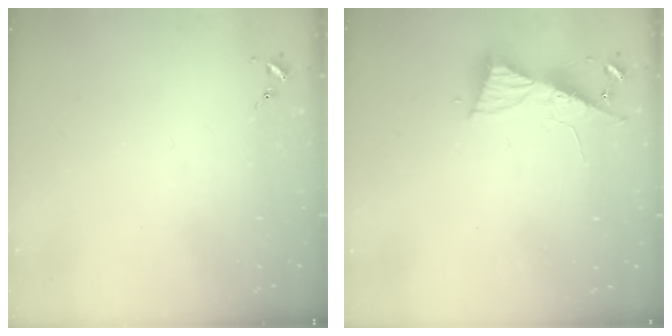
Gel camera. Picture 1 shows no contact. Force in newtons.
{"total": 9.0, "press": 8.9, "slide": 0.9}